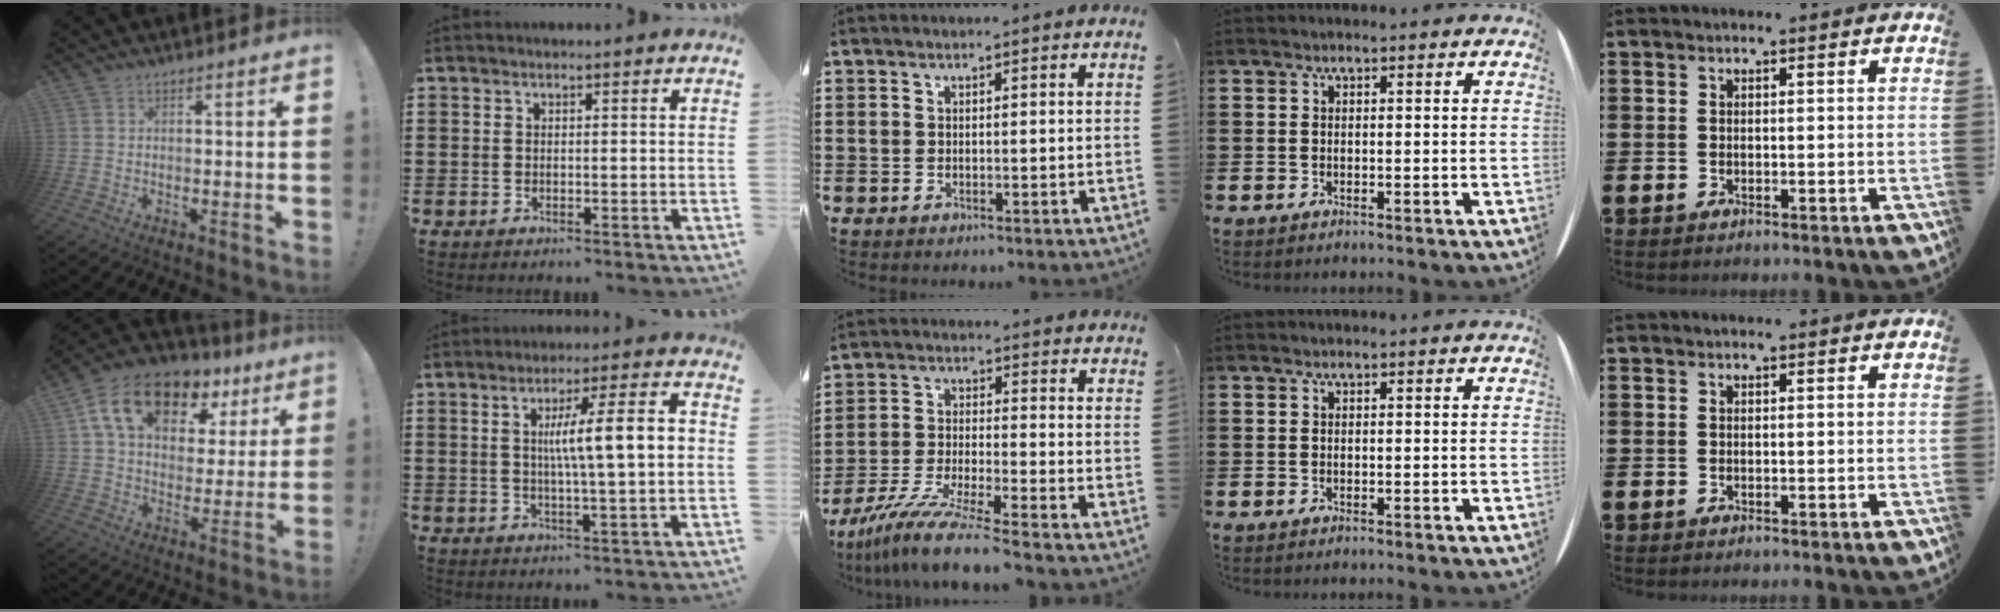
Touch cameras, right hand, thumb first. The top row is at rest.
{"thumb": {"total": 16.9, "force": [9.0, 10.4, 9.8], "torque": [-0.168, -0.032, 0.162]}, "index": {"total": 9.5, "force": [1.0, 1.2, 9.4], "torque": [-0.163, 0.000, 0.009]}, "middle": {"total": 9.1, "force": [-7.9, -0.3, 4.4], "torque": [-0.094, -0.009, -0.154]}}